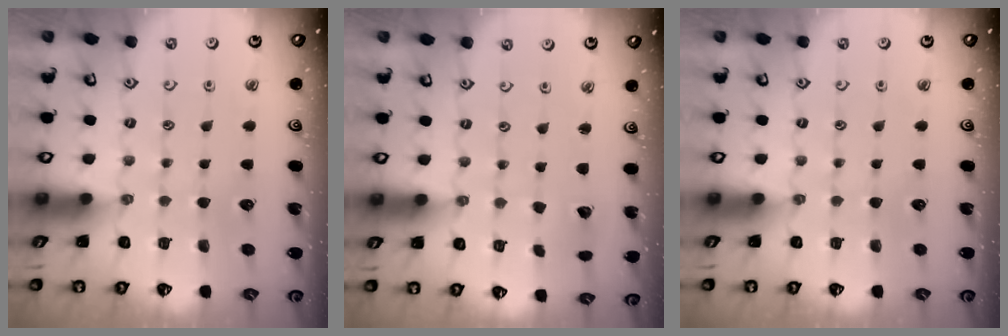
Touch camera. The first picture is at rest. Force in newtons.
{"total": 1.9, "press": 1.9, "slide": 0.0}
{"total": 0.0}